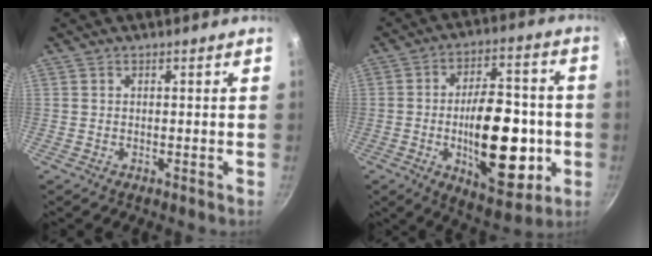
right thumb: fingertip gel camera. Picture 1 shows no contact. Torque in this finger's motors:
{"motor_torque": [1.52, 1.33, 2.43, -0.35, 0.72]}